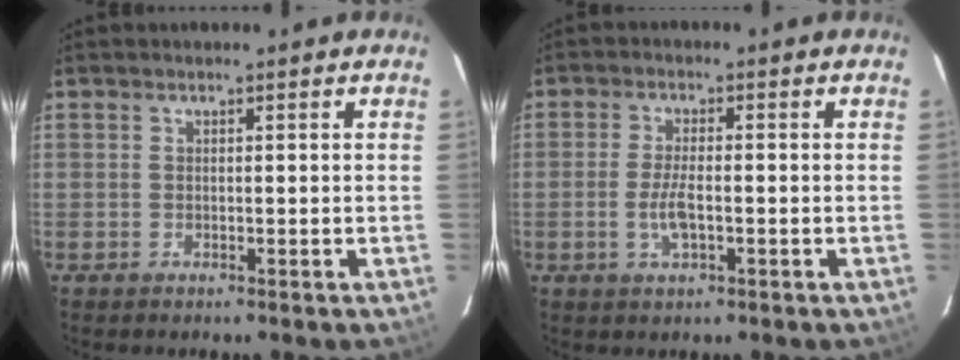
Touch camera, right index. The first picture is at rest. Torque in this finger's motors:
{"motor_torque": [-0.17, -0.03, 0.03, 0.02]}